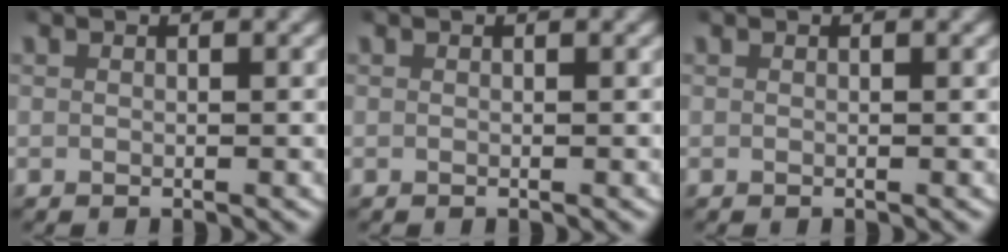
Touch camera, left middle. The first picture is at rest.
{"total": 0.0}
{"total": 0.0}